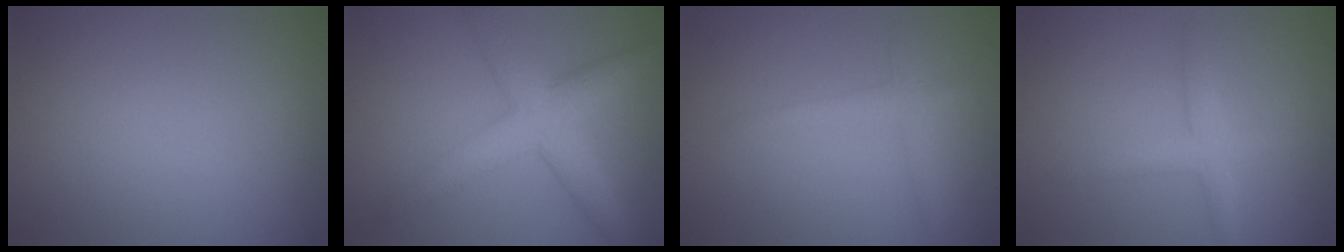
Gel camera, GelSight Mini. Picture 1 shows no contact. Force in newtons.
{"total": 5.0, "press": 5.0, "slide": 0.1}
{"total": 1.8, "press": 1.8, "slide": 0.1}
{"total": 2.3, "press": 2.3, "slide": 0.2}